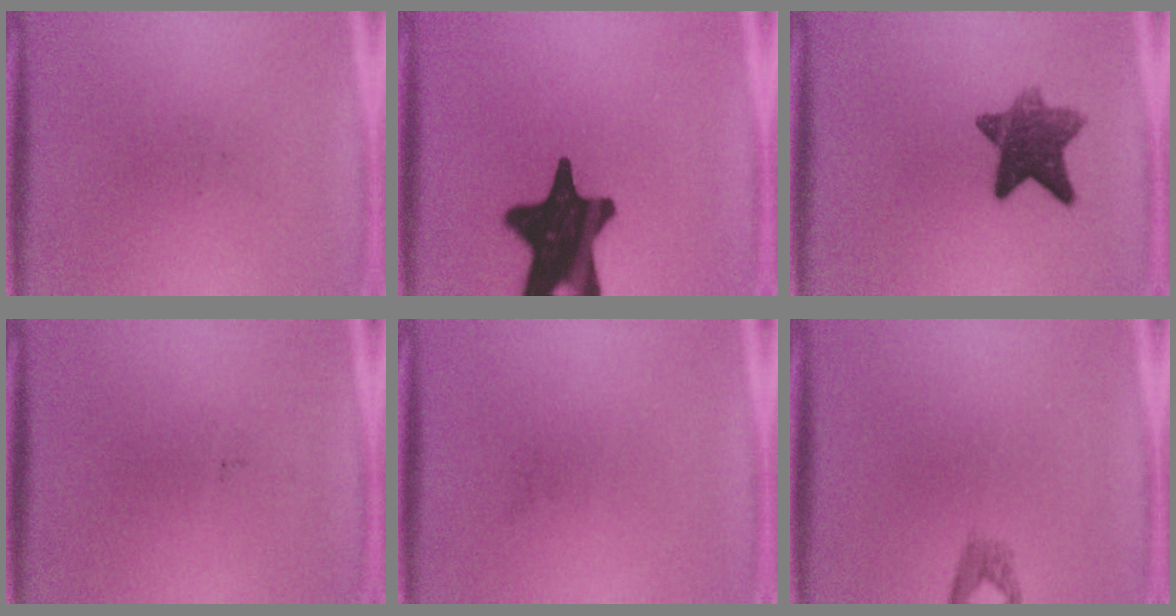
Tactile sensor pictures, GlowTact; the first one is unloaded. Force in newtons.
{"total": 19.5}
{"total": 9.0}
{"total": 0.0}
{"total": 0.0}
{"total": 1.4}